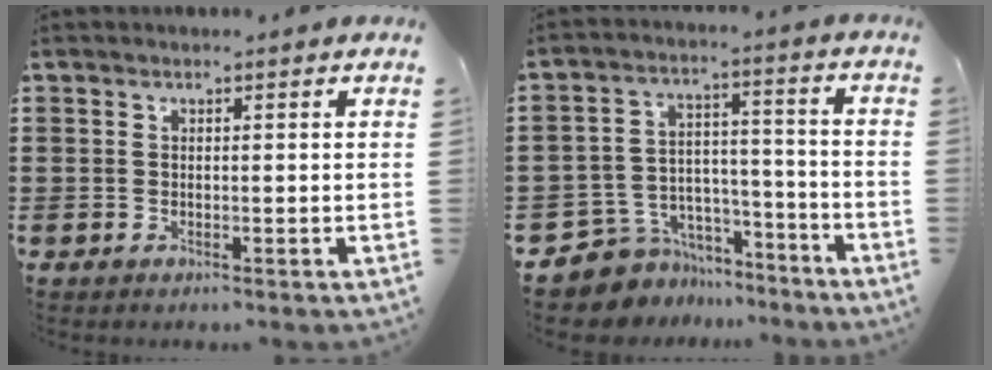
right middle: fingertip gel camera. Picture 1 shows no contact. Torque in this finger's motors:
{"motor_torque": [2.13, 0.00, 0.02, 0.01]}